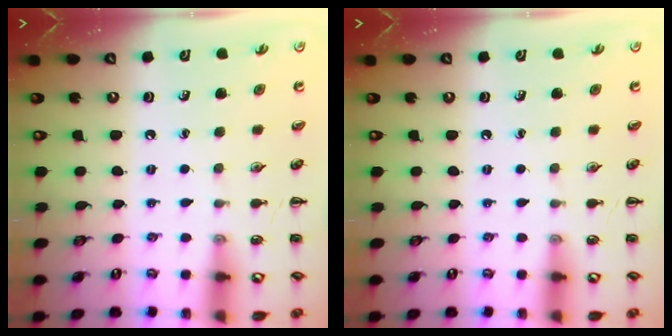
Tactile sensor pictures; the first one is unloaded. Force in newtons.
{"total": 0.0}